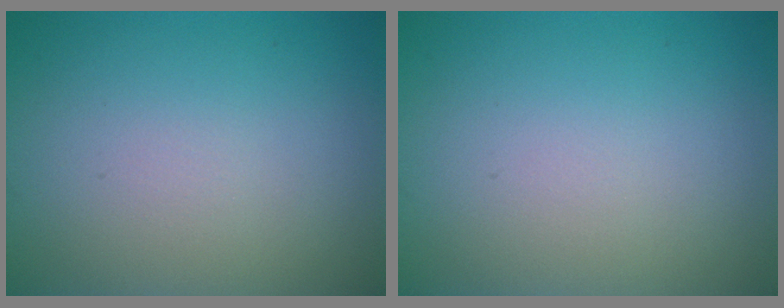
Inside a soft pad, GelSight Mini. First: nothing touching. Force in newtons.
{"total": 0.0}